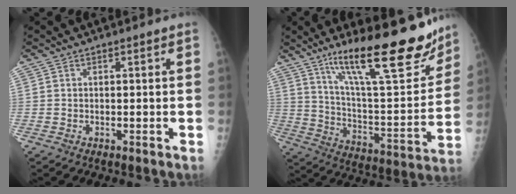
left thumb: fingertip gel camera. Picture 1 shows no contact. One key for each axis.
{"total": 26.2, "fx": 17.3, "fy": 6.7, "fz": 18.5, "tx": -0.248, "ty": -0.071, "tz": 0.279}